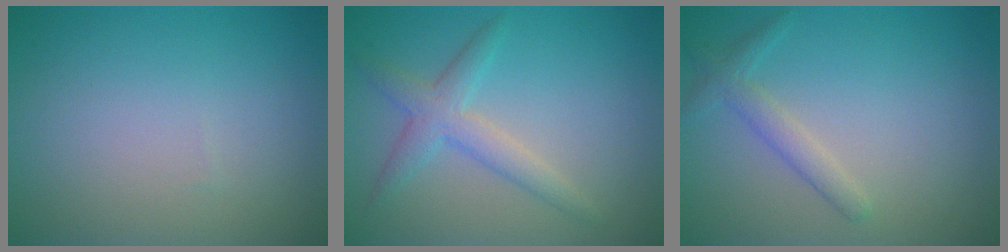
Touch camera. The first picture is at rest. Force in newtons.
{"total": 3.0, "press": 3.0, "slide": 0.1}
{"total": 2.0, "press": 2.0, "slide": 0.1}